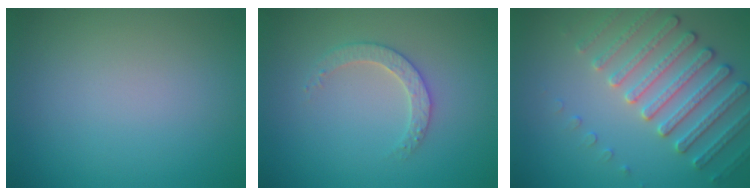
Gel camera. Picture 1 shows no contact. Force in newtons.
{"total": 2.5, "press": 2.4, "slide": 0.7}
{"total": 4.3, "press": 4.2, "slide": 1.0}